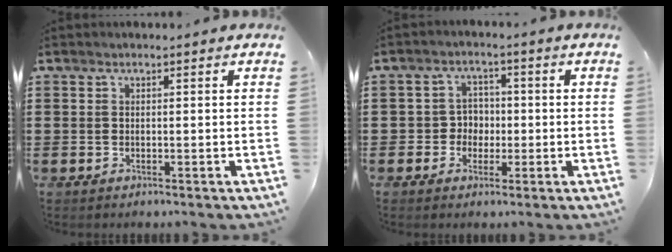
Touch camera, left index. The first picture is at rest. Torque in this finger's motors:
{"motor_torque": [-0.33, 0.16, -0.09, -0.01]}